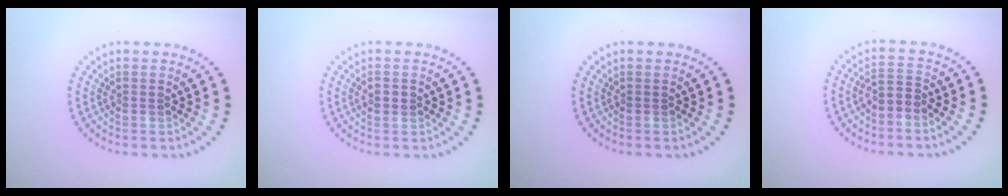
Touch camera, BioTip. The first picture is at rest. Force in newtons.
{"total": 1.2, "press": 1.2, "slide": 0.0}
{"total": 0.0}
{"total": 1.8, "press": 1.3, "slide": 1.3}